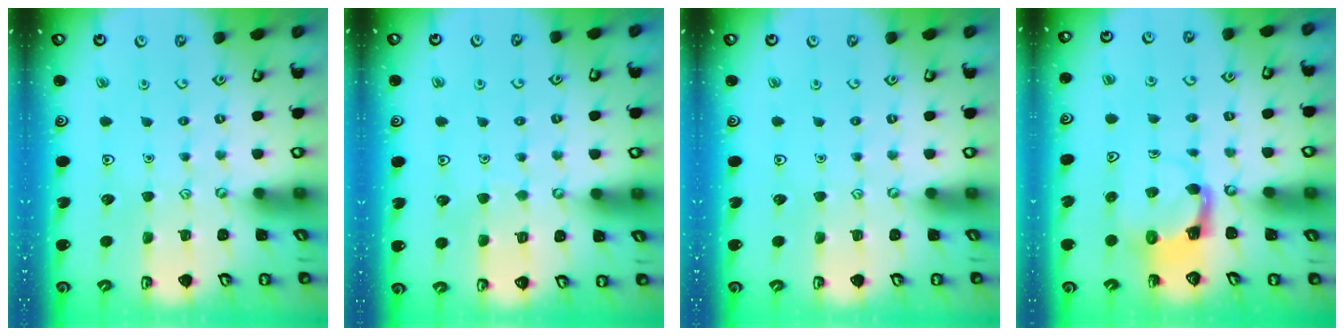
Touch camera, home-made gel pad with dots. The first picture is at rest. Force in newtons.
{"total": 4.4, "press": 4.3, "slide": 0.4}
{"total": 0.0}
{"total": 3.9, "press": 3.8, "slide": 0.7}